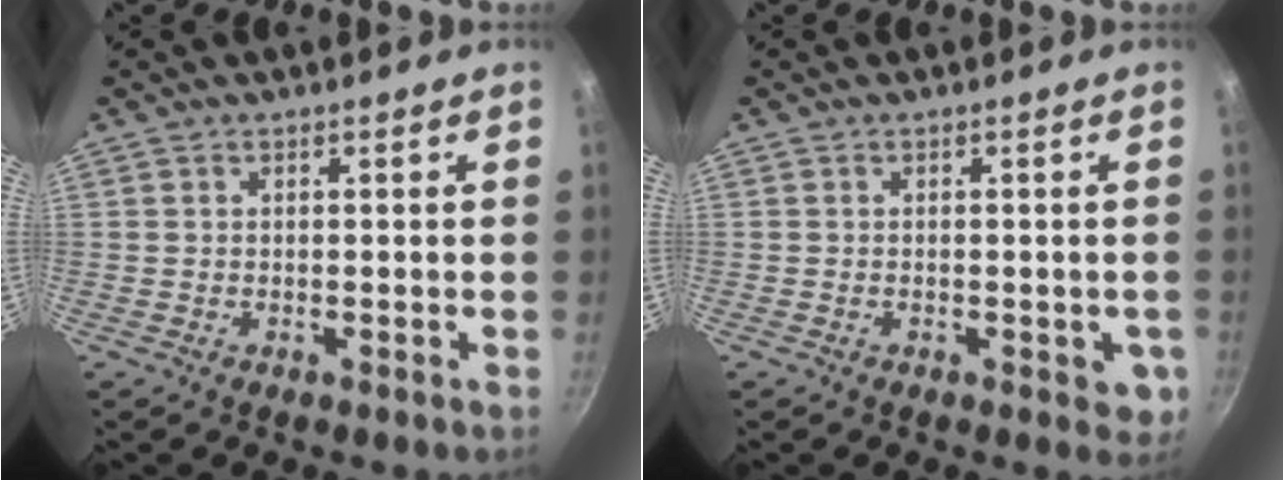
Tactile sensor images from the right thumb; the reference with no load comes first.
{"total": 3.9, "force": [-1.0, 2.0, 3.2], "torque": [-0.024, -0.001, -0.012]}